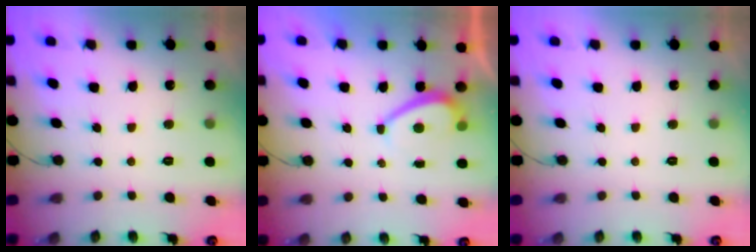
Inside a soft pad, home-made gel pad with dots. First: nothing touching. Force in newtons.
{"total": 2.0, "press": 1.9, "slide": 0.6}
{"total": 0.0}